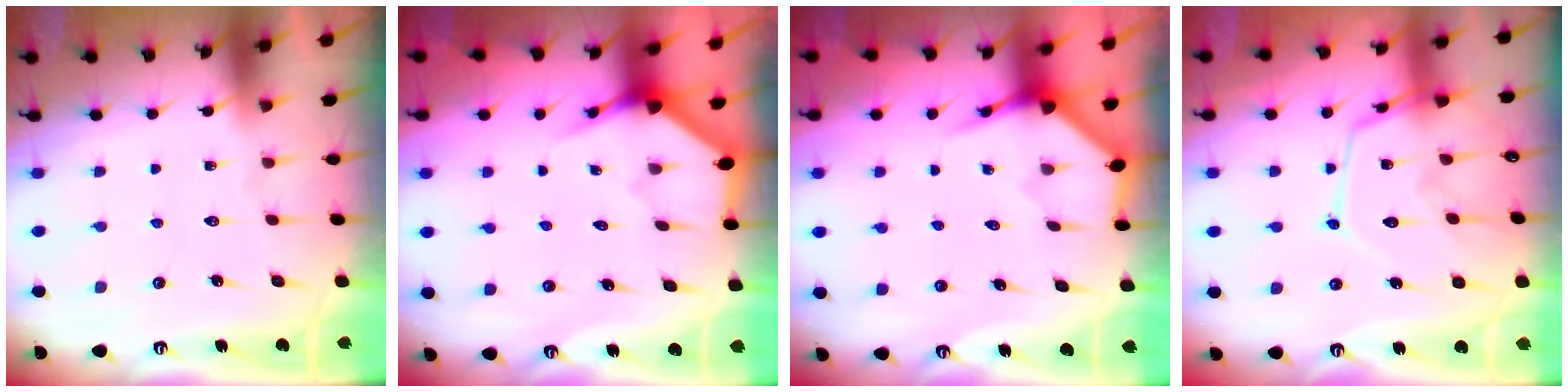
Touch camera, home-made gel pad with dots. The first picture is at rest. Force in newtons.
{"total": 3.6, "press": 3.6, "slide": 0.2}
{"total": 4.0, "press": 4.0, "slide": 0.3}
{"total": 13.6, "press": 13.6, "slide": 0.5}